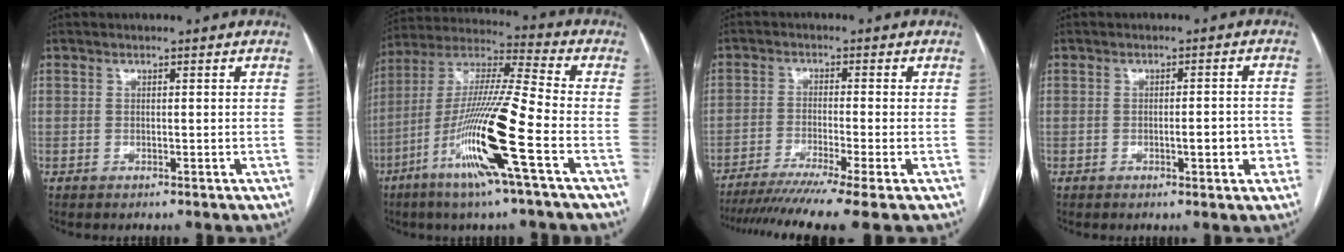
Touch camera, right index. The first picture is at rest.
{"total": 17.8, "force": [-7.1, -0.6, 16.3], "torque": [-0.331, -0.020, -0.140]}
{"total": 12.1, "force": [-9.4, -1.9, 7.3], "torque": [-0.105, -0.034, -0.146]}
{"total": 6.7, "force": [-2.0, 1.4, 6.2], "torque": [-0.082, 0.012, -0.023]}